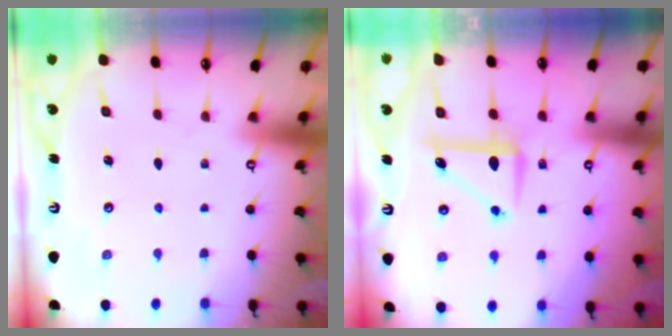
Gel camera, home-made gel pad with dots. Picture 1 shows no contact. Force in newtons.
{"total": 8.6, "press": 8.5, "slide": 0.1}